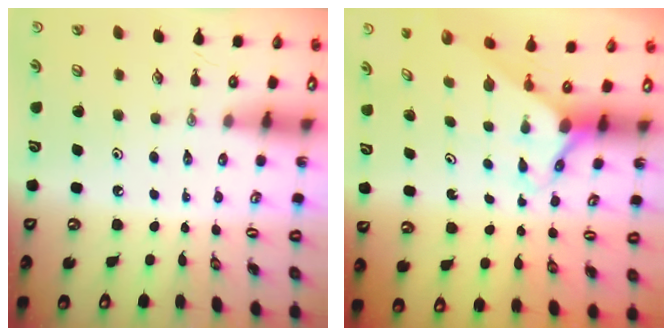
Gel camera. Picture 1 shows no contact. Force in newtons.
{"total": 2.3, "press": 2.3, "slide": 0.2}